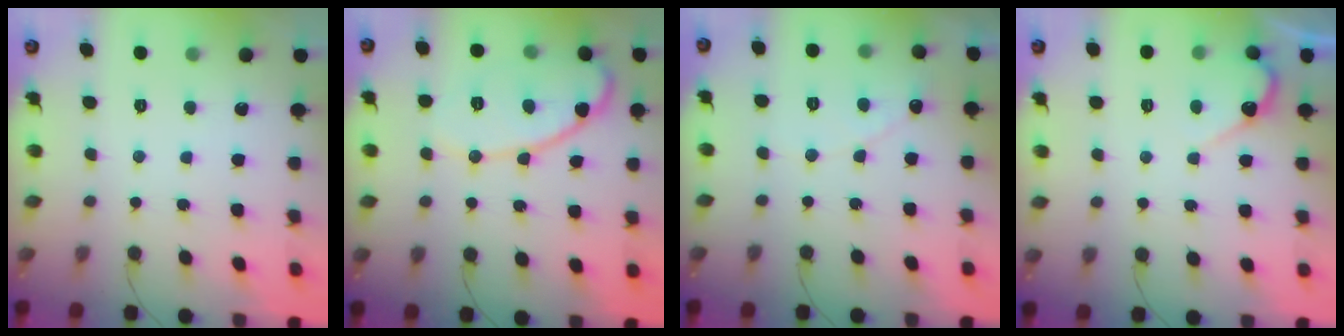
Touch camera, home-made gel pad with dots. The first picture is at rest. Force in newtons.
{"total": 11.9, "press": 11.8, "slide": 0.5}
{"total": 3.8, "press": 3.8, "slide": 0.2}
{"total": 5.9, "press": 5.9, "slide": 0.4}